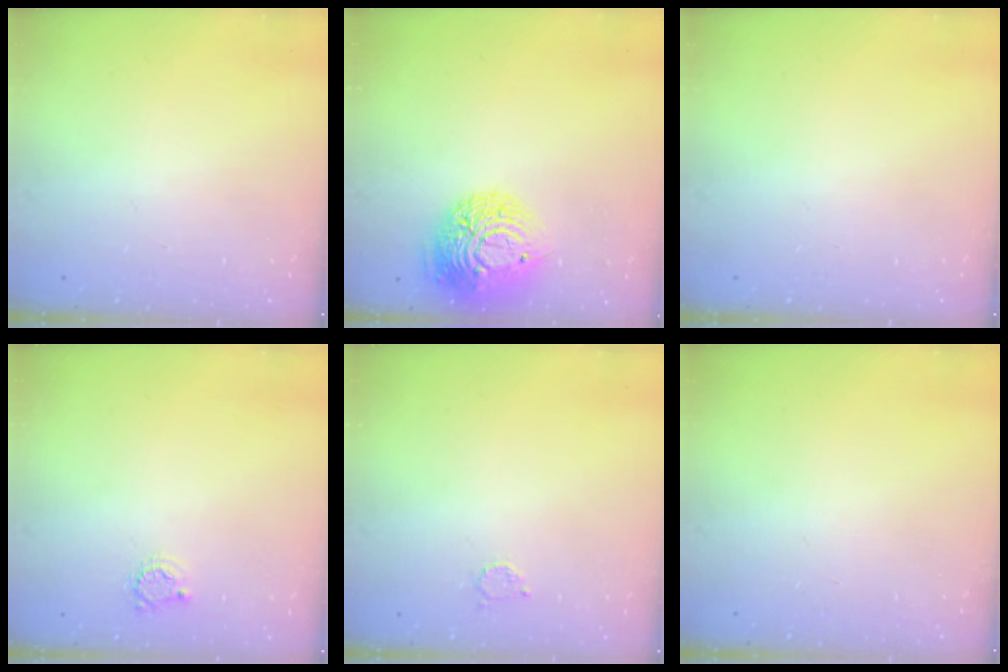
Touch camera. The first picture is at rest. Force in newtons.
{"total": 13.9, "press": 13.8, "slide": 1.0}
{"total": 0.0}
{"total": 3.5, "press": 3.4, "slide": 0.5}
{"total": 1.7, "press": 1.7, "slide": 0.3}
{"total": 0.0}